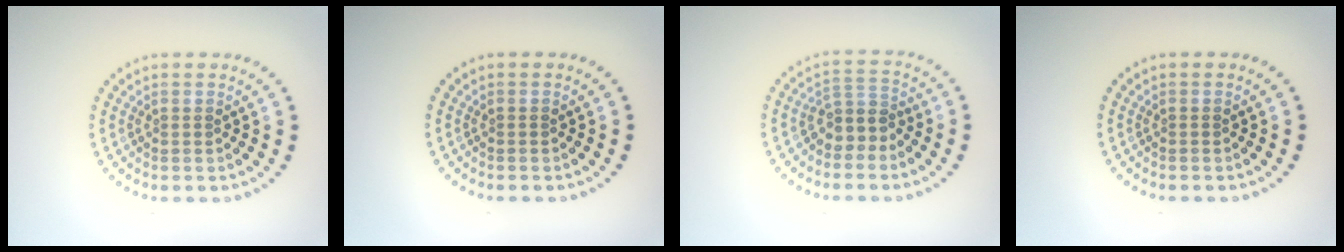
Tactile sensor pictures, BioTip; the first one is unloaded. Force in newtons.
{"total": 0.0}
{"total": 2.7, "press": 2.1, "slide": 1.7}
{"total": 0.0}